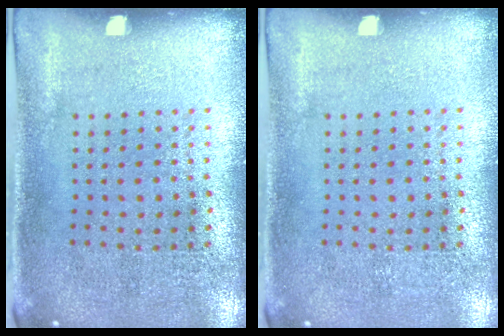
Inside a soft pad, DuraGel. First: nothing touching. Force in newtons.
{"total": 0.0}